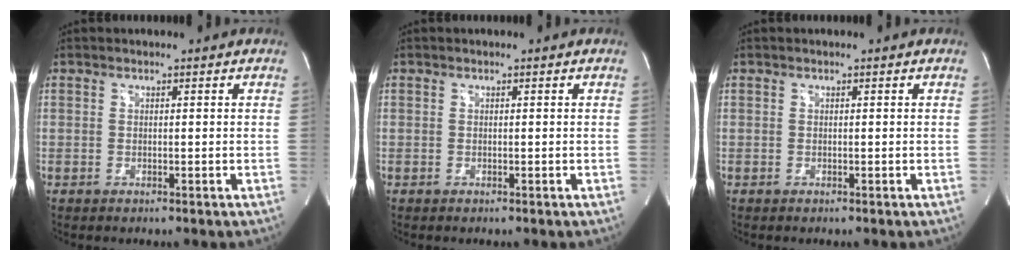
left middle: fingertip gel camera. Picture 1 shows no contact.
{"total": 0.0}
{"total": 0.0}